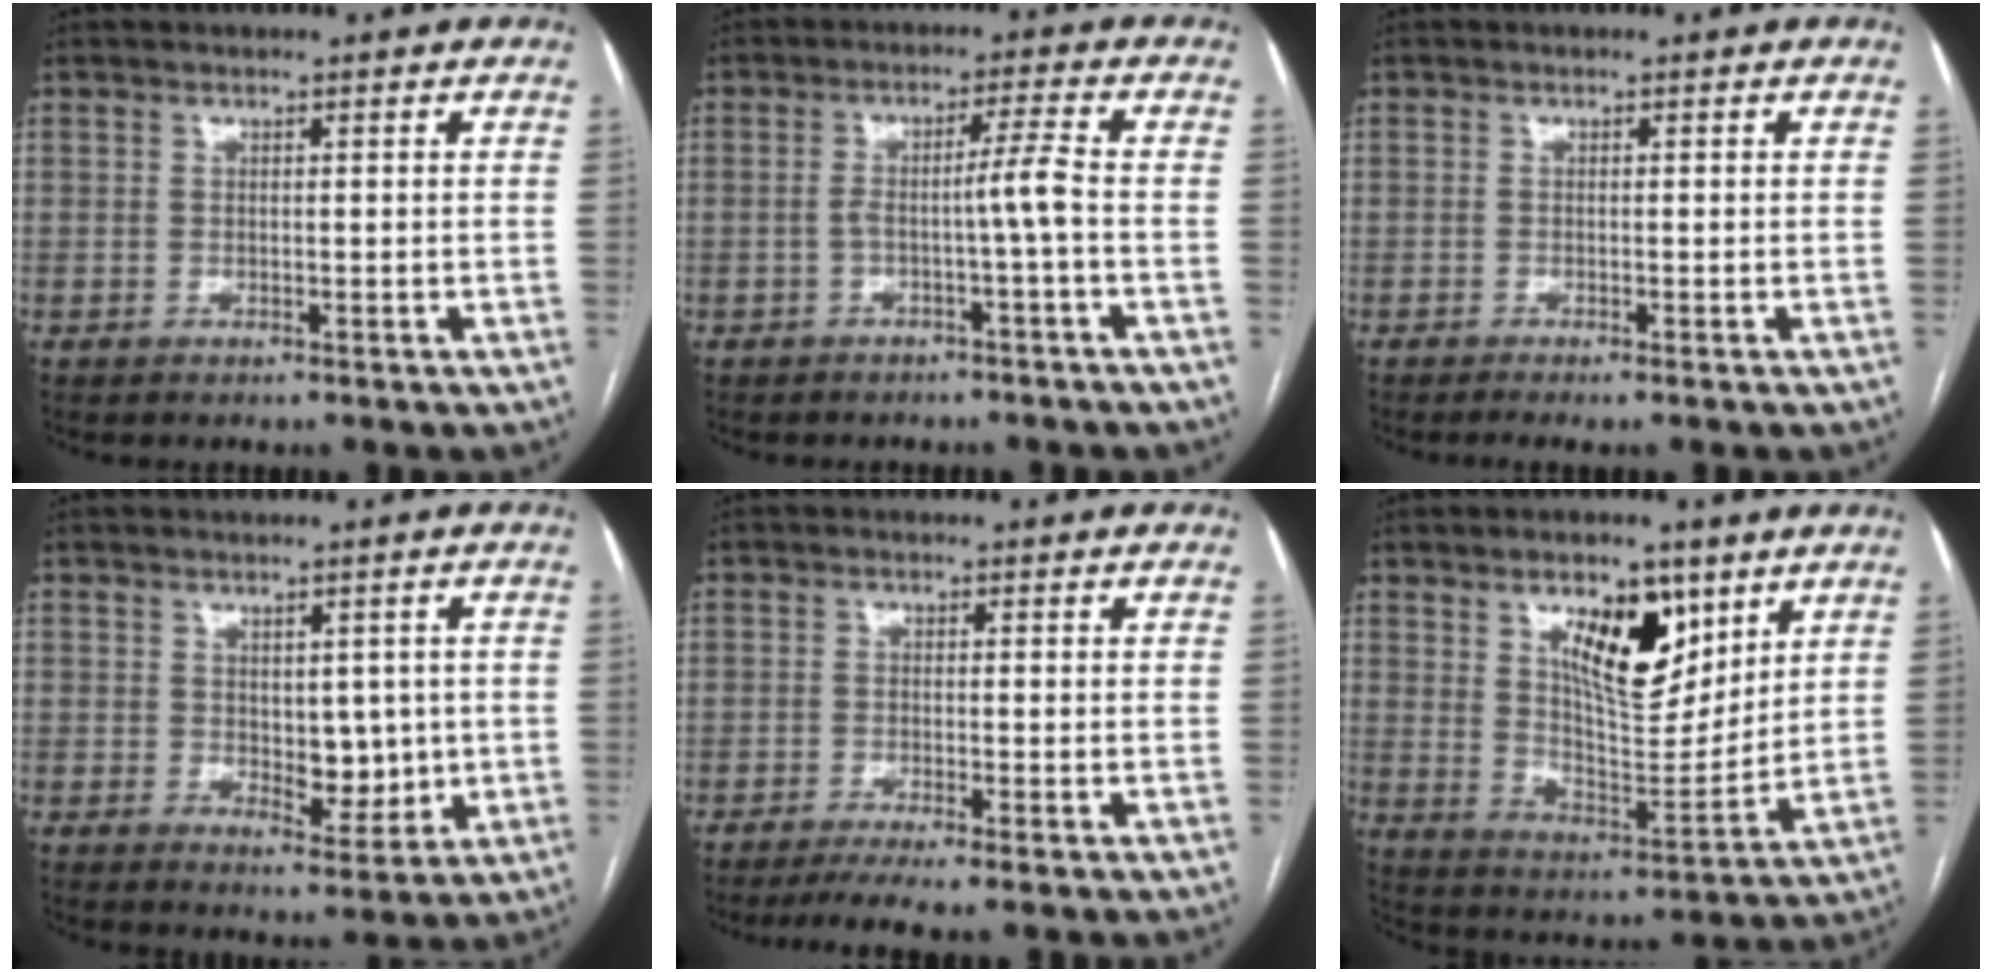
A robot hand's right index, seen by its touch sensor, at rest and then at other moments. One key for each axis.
{"total": 3.9, "fx": -1.2, "fy": -1.0, "fz": 3.5, "tx": -0.062, "ty": 0.010, "tz": -0.018}
{"total": 1.1, "fx": -0.6, "fy": 0.0, "fz": 0.9, "tx": -0.015, "ty": -0.002, "tz": -0.012}
{"total": 5.6, "fx": 0.2, "fy": 3.2, "fz": 4.6, "tx": -0.057, "ty": -0.003, "tz": 0.016}
{"total": 4.5, "fx": -3.5, "fy": -0.6, "fz": 2.8, "tx": -0.041, "ty": -0.008, "tz": -0.061}
{"total": 12.6, "fx": 6.2, "fy": 4.9, "fz": 9.7, "tx": -0.156, "ty": 0.000, "tz": 0.115}